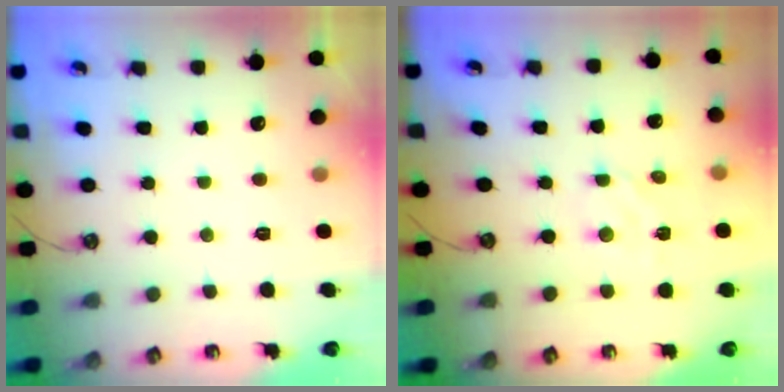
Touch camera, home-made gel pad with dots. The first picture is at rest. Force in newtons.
{"total": 3.2, "press": 3.2, "slide": 0.3}